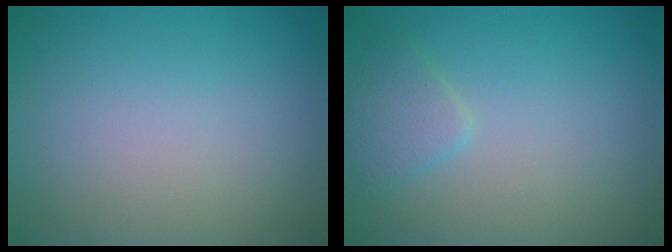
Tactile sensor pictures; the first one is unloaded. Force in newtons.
{"total": 1.9, "press": 1.9, "slide": 0.2}